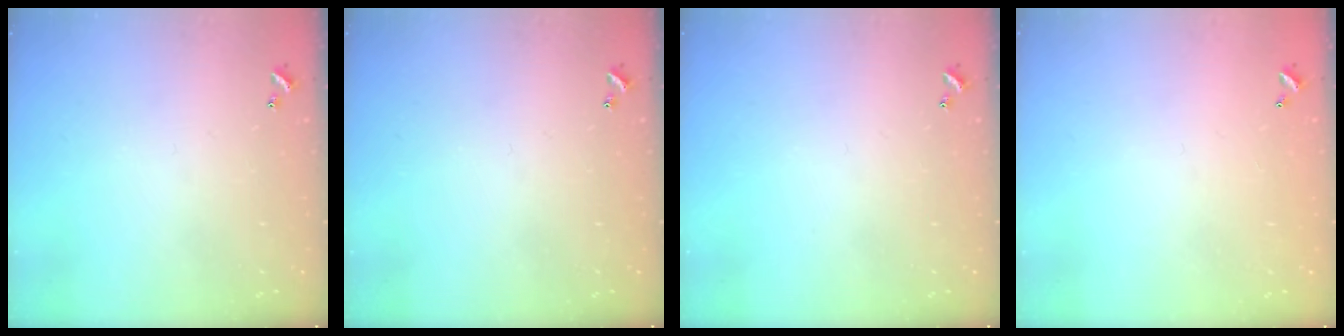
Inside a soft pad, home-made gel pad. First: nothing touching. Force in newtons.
{"total": 0.0}
{"total": 0.0}
{"total": 2.9, "press": 2.9, "slide": 0.1}